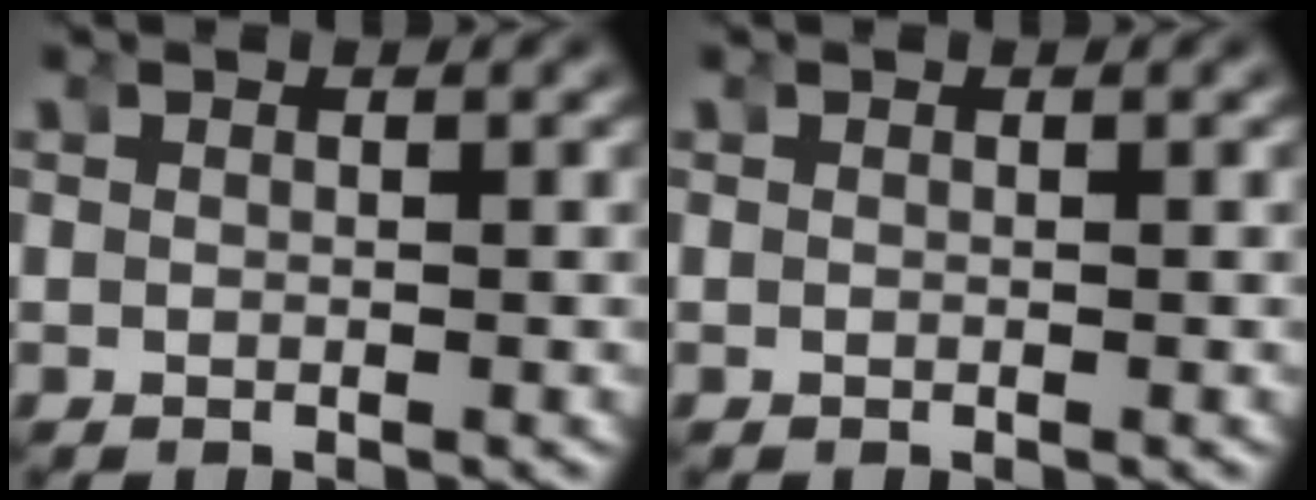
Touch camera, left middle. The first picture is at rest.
{"total": 0.0}